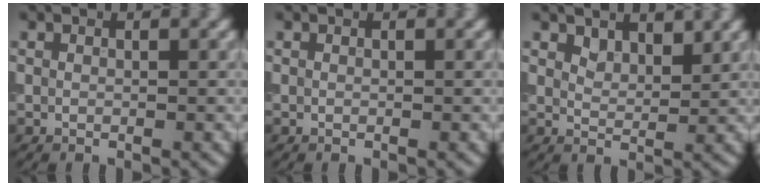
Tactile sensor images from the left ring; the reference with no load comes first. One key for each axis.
{"total": 0.0}
{"total": 1.8, "fx": 1.6, "fy": 0.6, "fz": 0.4, "tx": -0.011, "ty": -0.003, "tz": 0.031}